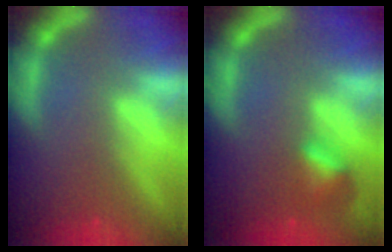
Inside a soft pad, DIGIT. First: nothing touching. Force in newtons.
{"total": 2.4}